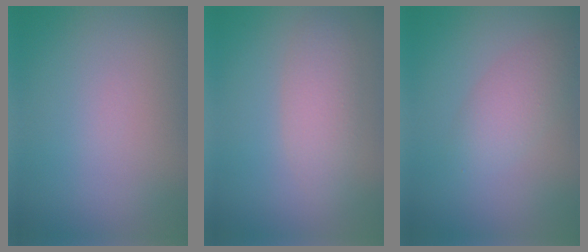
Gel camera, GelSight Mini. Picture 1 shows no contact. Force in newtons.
{"total": 2.7, "press": 2.7, "slide": 0.2}
{"total": 2.9, "press": 2.8, "slide": 0.3}